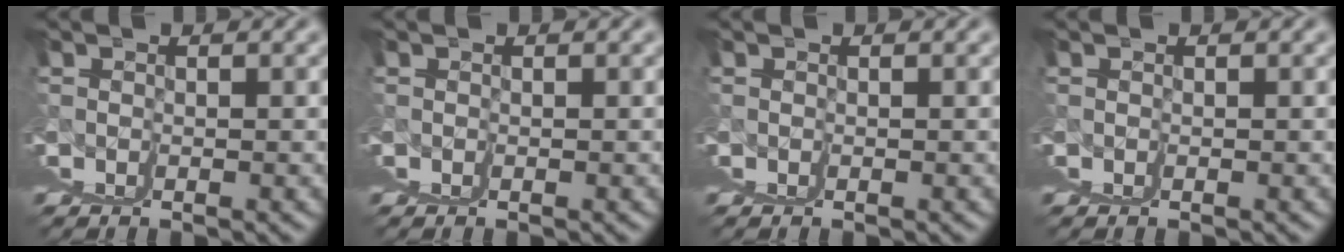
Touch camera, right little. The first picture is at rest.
{"total": 0.0}
{"total": 0.0}
{"total": 0.0}